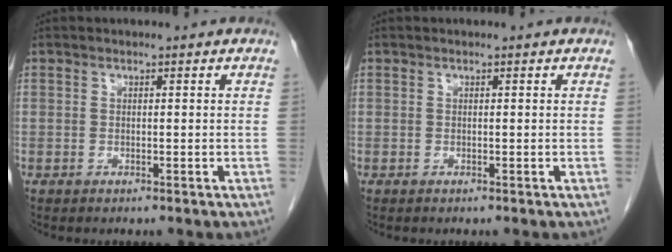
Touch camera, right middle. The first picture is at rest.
{"total": 0.0}